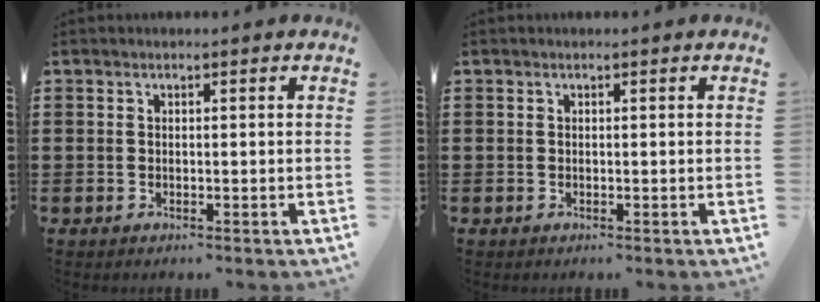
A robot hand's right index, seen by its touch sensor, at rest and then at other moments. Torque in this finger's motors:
{"motor_torque": [0.00, 0.00, 0.00, 0.00]}